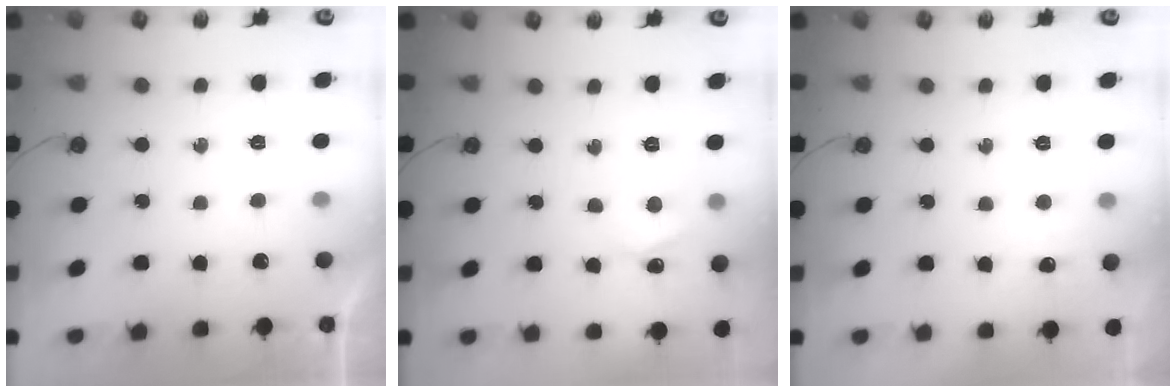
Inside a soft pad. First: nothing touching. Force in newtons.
{"total": 2.8, "press": 2.7, "slide": 0.4}
{"total": 5.5, "press": 5.4, "slide": 0.7}